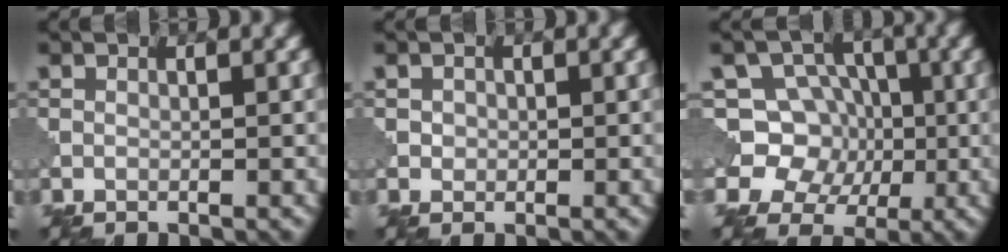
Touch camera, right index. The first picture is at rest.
{"total": 0.8, "force": [0.2, 0.8, 0.1], "torque": [0.004, -0.002, 0.004]}
{"total": 7.4, "force": [0.1, 6.8, 2.8], "torque": [-0.030, 0.028, -0.030]}